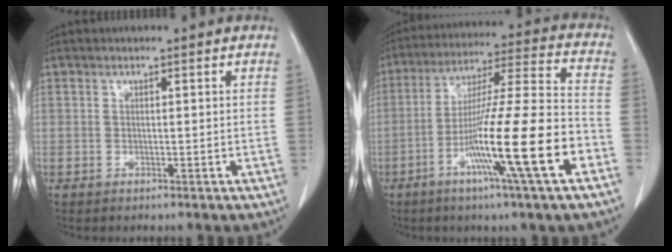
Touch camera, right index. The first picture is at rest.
{"total": 18.1, "force": [-7.3, -0.6, 16.6], "torque": [-0.294, -0.015, -0.128]}